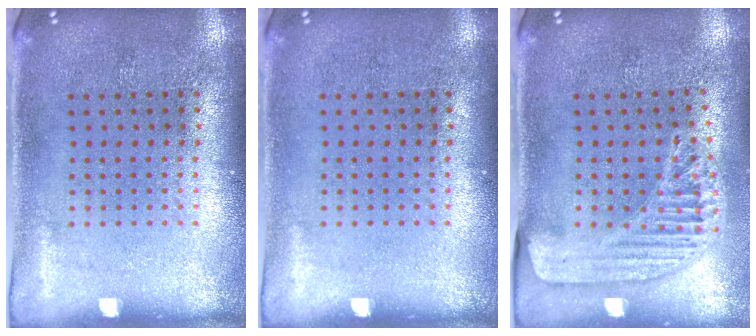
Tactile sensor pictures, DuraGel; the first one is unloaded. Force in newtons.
{"total": 0.0}
{"total": 1.5, "press": 1.5, "slide": 0.3}